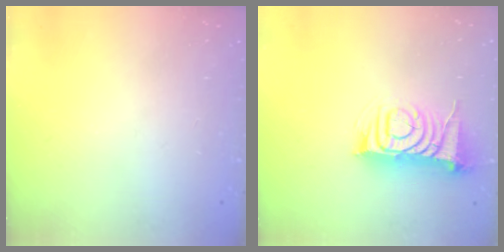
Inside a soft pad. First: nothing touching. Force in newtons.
{"total": 10.2, "press": 10.1, "slide": 1.4}